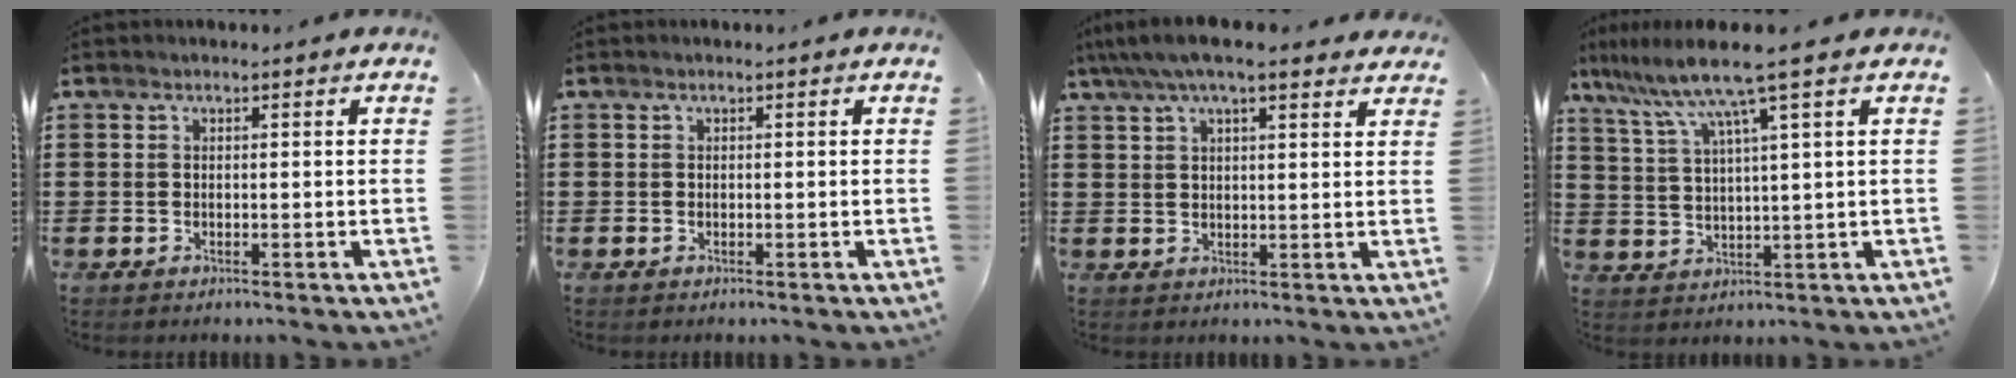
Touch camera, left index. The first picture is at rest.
{"total": 0.0}
{"total": 6.2, "force": [4.8, 1.2, 3.7], "torque": [-0.084, -0.003, 0.086]}
{"total": 8.1, "force": [5.3, -0.2, 6.1], "torque": [-0.143, -0.023, 0.085]}